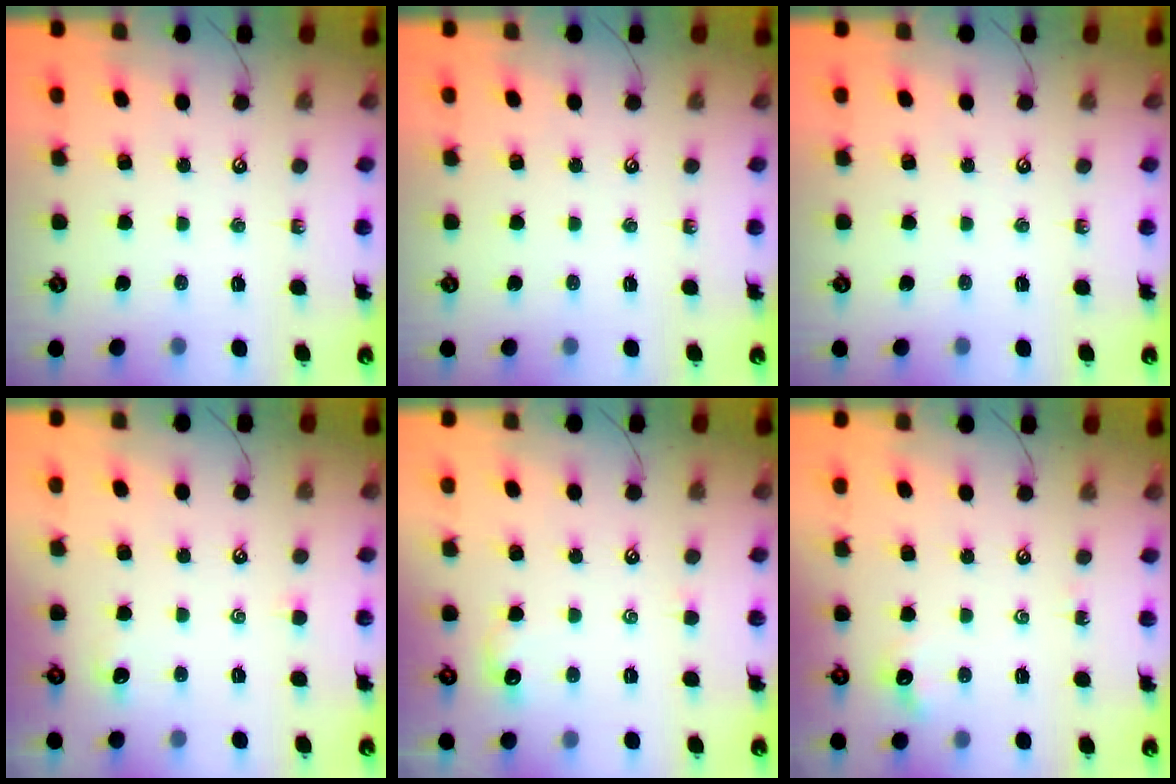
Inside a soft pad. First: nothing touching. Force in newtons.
{"total": 0.0}
{"total": 0.0}
{"total": 1.8, "press": 1.8, "slide": 0.5}
{"total": 1.6, "press": 1.5, "slide": 0.4}
{"total": 2.0, "press": 2.0, "slide": 0.5}